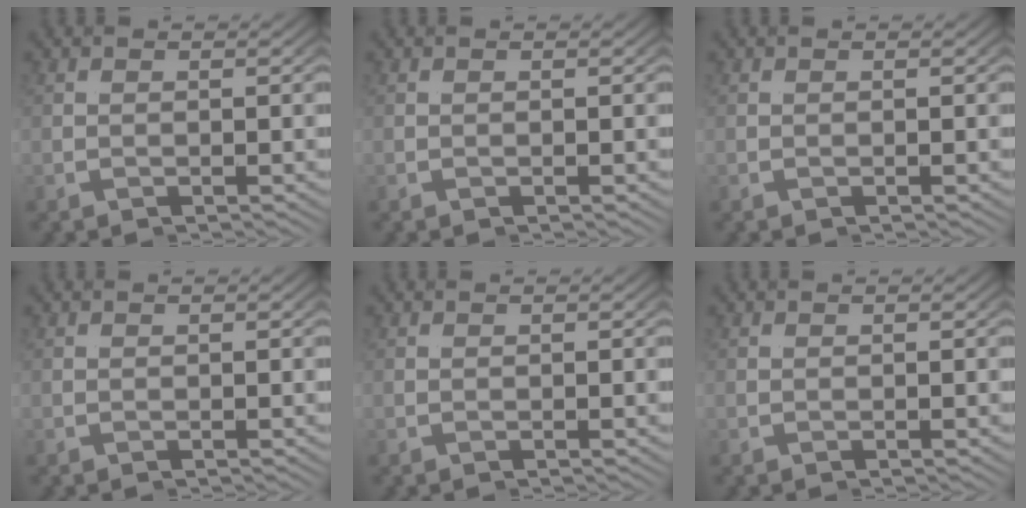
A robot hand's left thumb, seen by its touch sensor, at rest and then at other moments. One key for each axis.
{"total": 0.0}
{"total": 0.0}
{"total": 0.0}
{"total": 0.0}
{"total": 0.0}